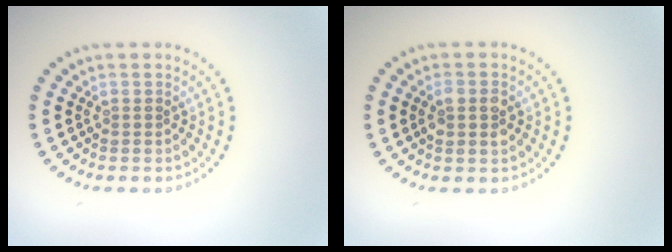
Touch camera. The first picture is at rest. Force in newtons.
{"total": 2.0, "press": 2.0, "slide": 0.3}